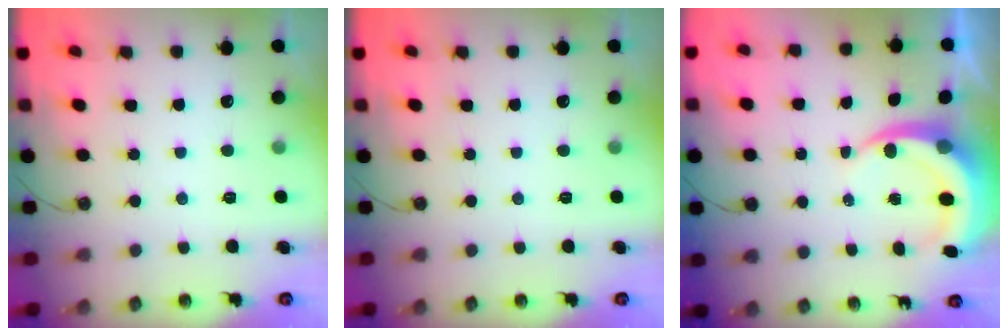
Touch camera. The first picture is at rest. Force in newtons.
{"total": 0.0}
{"total": 7.3, "press": 7.2, "slide": 1.1}